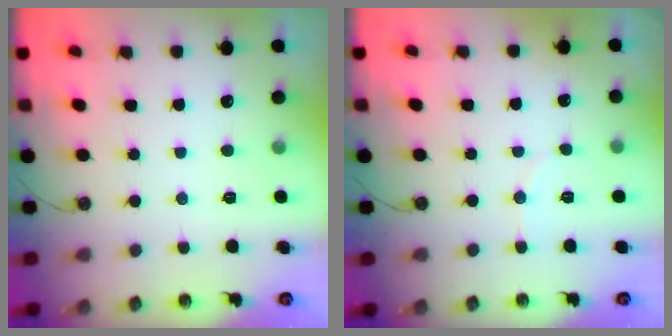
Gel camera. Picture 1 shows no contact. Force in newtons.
{"total": 3.3, "press": 3.2, "slide": 0.7}